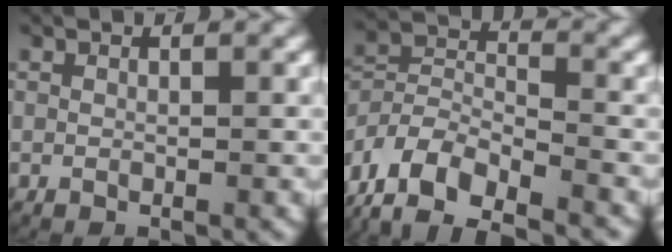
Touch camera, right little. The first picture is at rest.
{"total": 9.8, "force": [-5.0, 7.2, 4.3], "torque": [-0.101, -0.033, -0.085]}